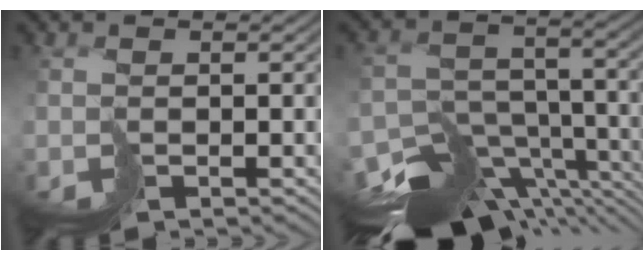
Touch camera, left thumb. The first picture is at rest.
{"total": 13.2, "force": [-10.9, 5.2, 5.2], "torque": [-0.105, -0.012, -0.155]}